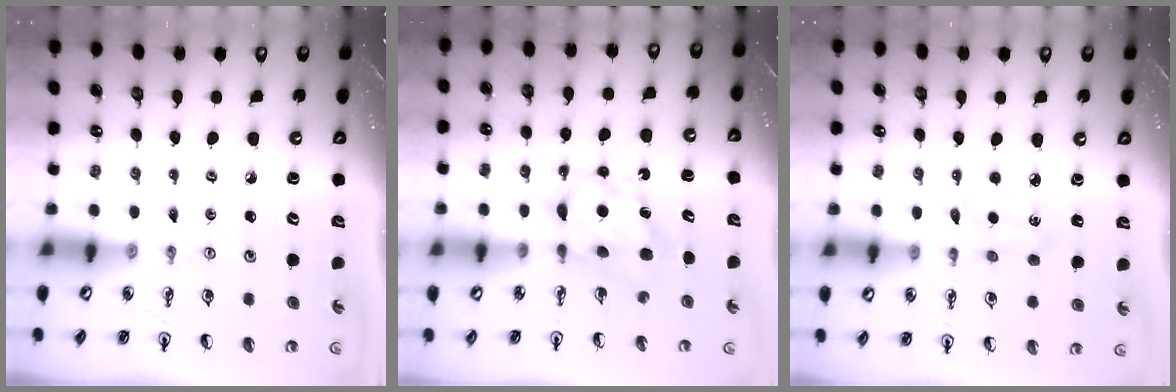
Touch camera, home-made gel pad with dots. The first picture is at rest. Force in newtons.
{"total": 6.9, "press": 6.9, "slide": 0.5}
{"total": 6.1, "press": 6.1, "slide": 0.5}